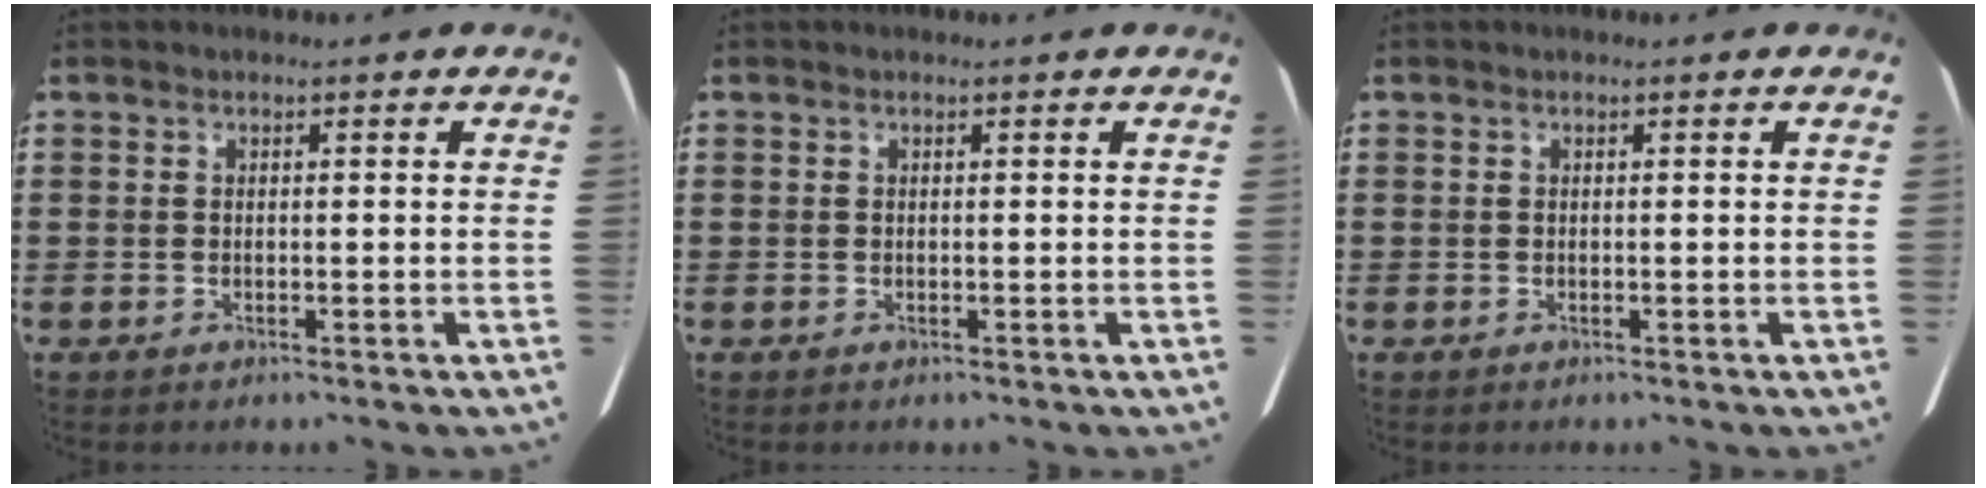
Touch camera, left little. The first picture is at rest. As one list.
[{"total": 0.0}, {"total": 0.0}]